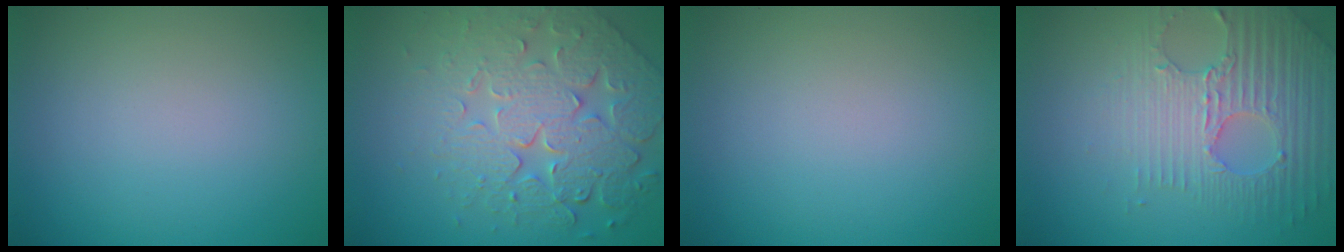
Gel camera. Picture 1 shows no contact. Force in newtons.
{"total": 8.0, "press": 5.8, "slide": 5.4}
{"total": 0.0}
{"total": 4.7, "press": 4.2, "slide": 1.9}